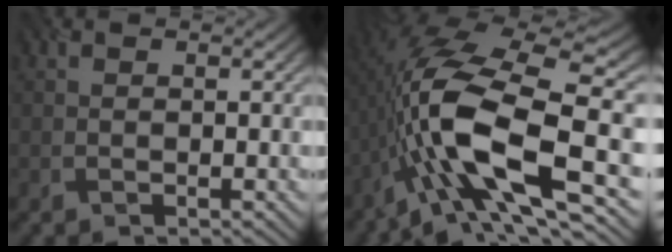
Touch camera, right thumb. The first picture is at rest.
{"total": 15.2, "force": [-3.5, 5.7, 13.6], "torque": [-0.271, 0.002, -0.069]}